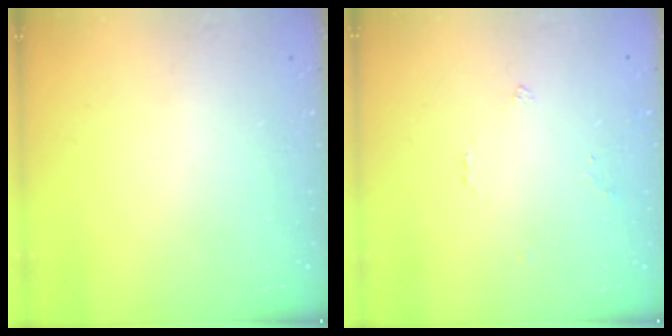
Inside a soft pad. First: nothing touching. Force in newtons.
{"total": 1.5, "press": 1.4, "slide": 0.2}